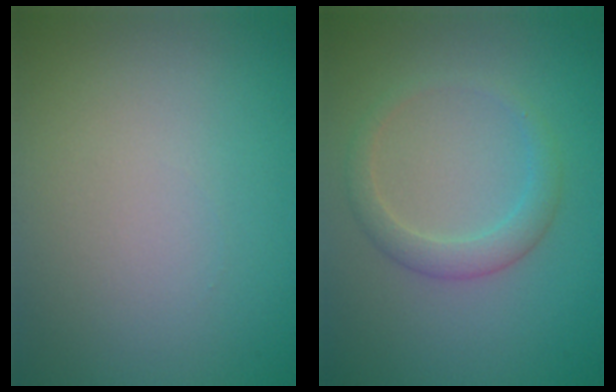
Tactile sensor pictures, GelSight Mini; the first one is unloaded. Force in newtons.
{"total": 2.2, "press": 2.2, "slide": 0.1}